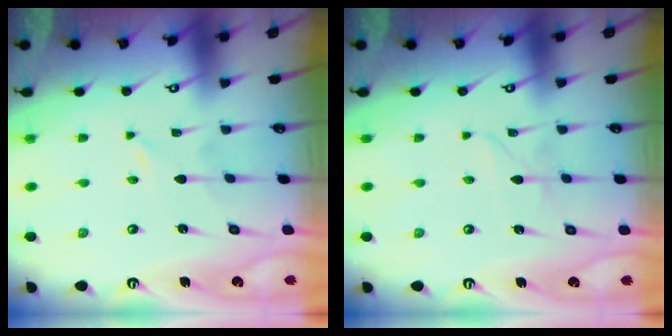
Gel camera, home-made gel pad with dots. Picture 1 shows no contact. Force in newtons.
{"total": 2.1, "press": 2.1, "slide": 0.1}